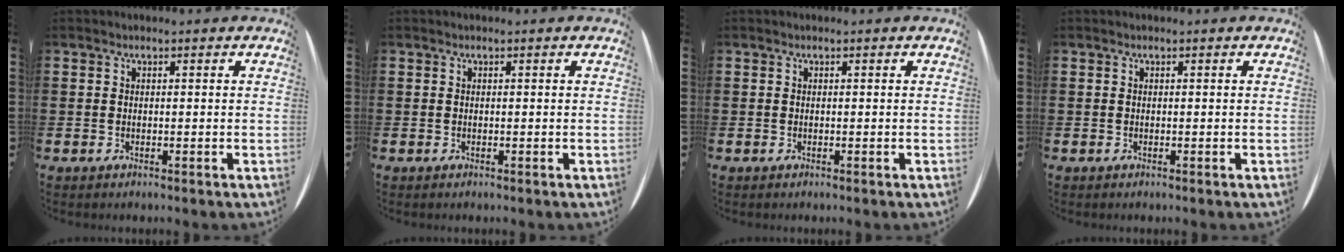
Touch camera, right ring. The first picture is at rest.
{"total": 0.0}
{"total": 0.0}
{"total": 0.0}